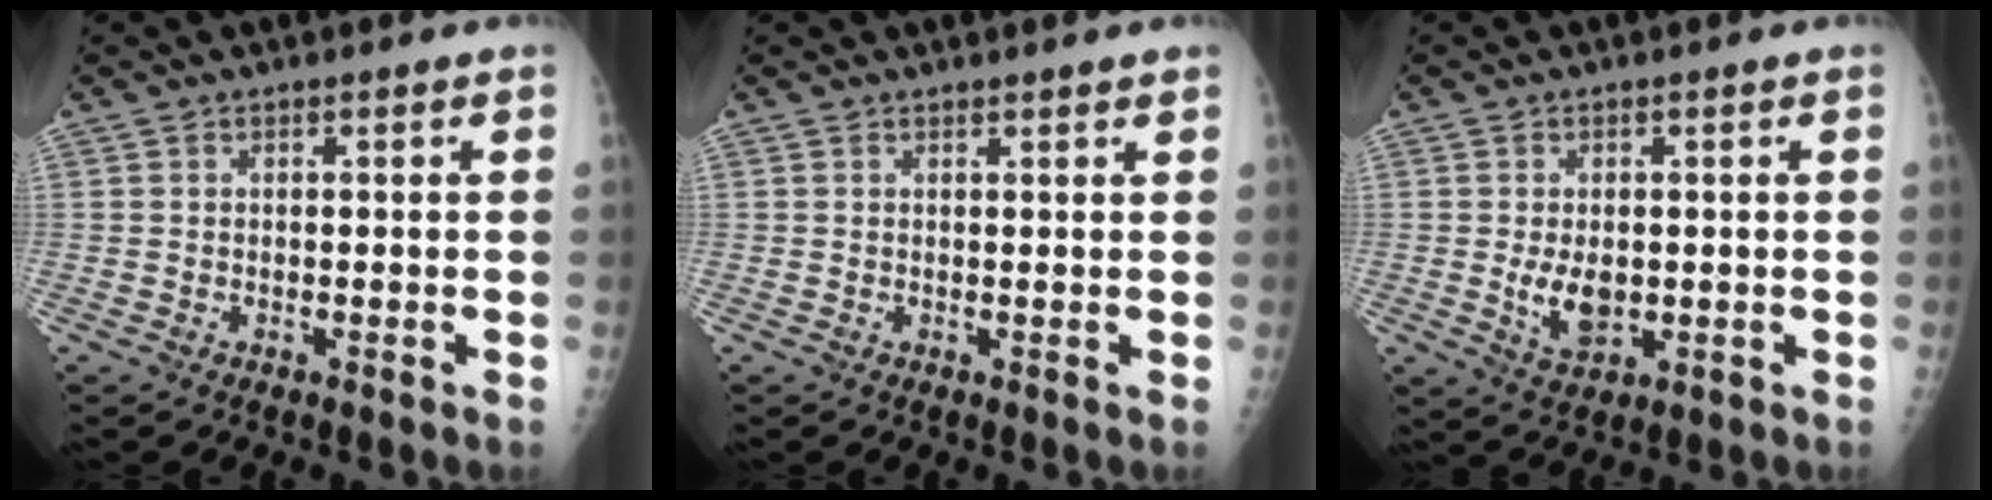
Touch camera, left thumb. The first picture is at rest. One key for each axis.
{"total": 1.2, "fx": 1.1, "fy": 0.0, "fz": 0.6, "tx": -0.003, "ty": -0.001, "tz": 0.016}
{"total": 5.5, "fx": -0.3, "fy": 3.2, "fz": 4.4, "tx": -0.067, "ty": -0.010, "tz": 0.005}